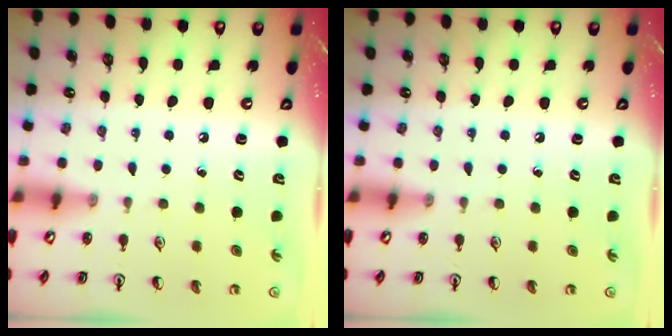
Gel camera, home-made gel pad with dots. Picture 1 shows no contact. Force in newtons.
{"total": 0.0}